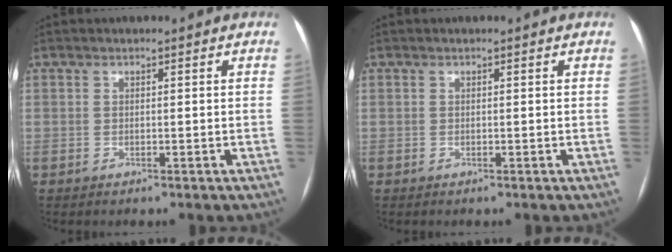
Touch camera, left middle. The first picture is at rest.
{"total": 0.0}